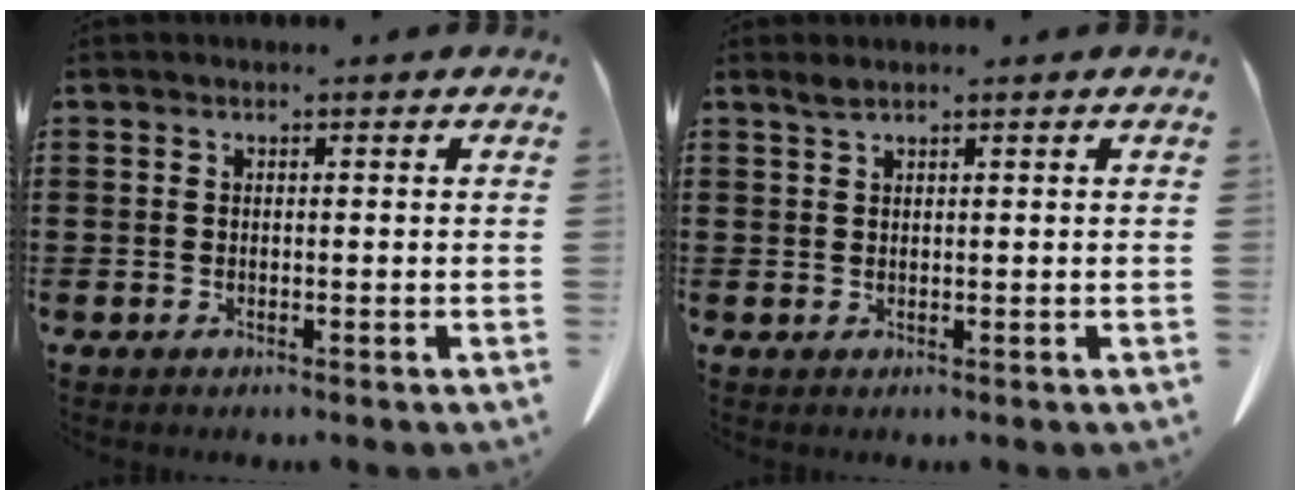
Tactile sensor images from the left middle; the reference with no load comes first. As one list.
[{"total": 1.4, "force": [1.1, 0.1, 0.9], "torque": [-0.020, -0.001, 0.021]}]